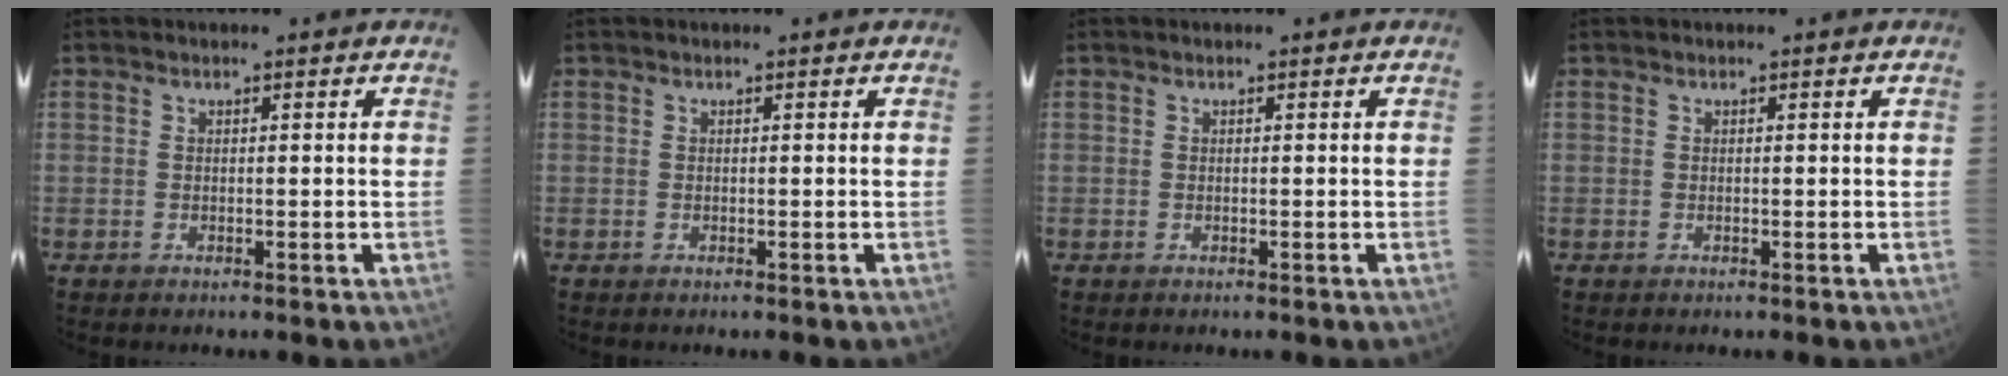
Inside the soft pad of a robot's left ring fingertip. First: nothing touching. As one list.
[{"total": 0.0}, {"total": 0.0}, {"total": 0.0}]